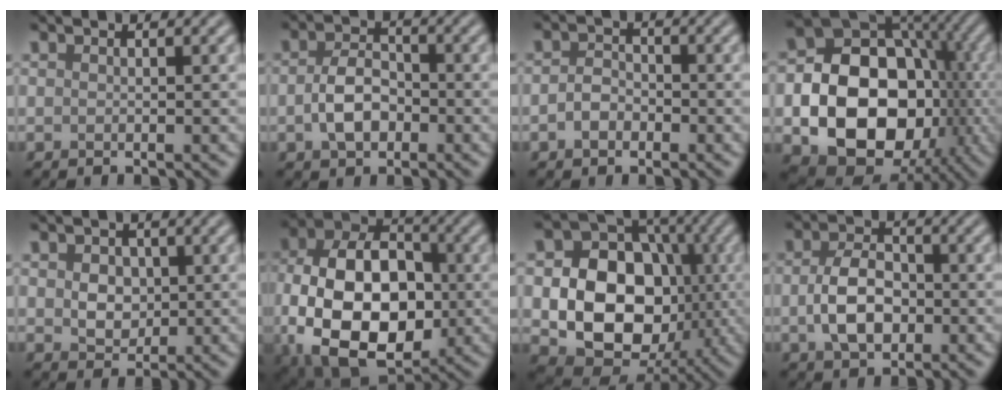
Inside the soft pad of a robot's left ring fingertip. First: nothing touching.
{"total": 3.8, "force": [-0.8, 2.5, 2.7], "torque": [-0.055, 0.001, -0.020]}
{"total": 2.1, "force": [-0.8, 1.5, 1.1], "torque": [-0.023, 0.002, -0.021]}
{"total": 15.1, "force": [-3.1, 11.2, 9.6], "torque": [-0.125, -0.018, -0.055]}
{"total": 3.0, "force": [0.4, 2.4, 1.8], "torque": [-0.031, -0.002, 0.004]}
{"total": 15.6, "force": [-2.6, 10.2, 11.6], "torque": [-0.206, -0.011, -0.048]}
{"total": 12.6, "force": [-1.3, 9.5, 8.1], "torque": [-0.126, -0.007, -0.030]}
{"total": 4.9, "force": [-0.6, 3.2, 3.7], "torque": [-0.073, -0.002, -0.014]}